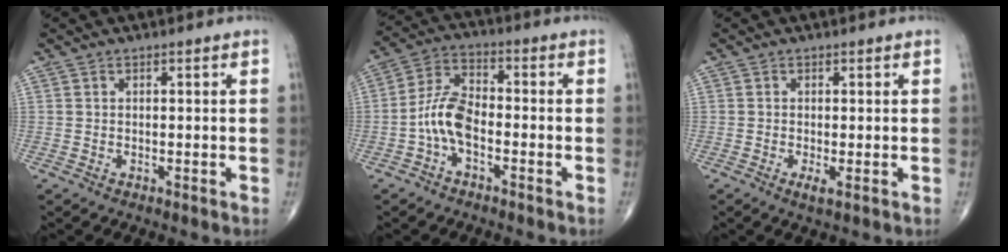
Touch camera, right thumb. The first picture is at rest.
{"total": 7.8, "force": [-2.4, 4.0, 6.3], "torque": [-0.126, 0.034, -0.054]}
{"total": 1.7, "force": [-0.5, 0.3, 1.6], "torque": [-0.031, -0.007, -0.010]}